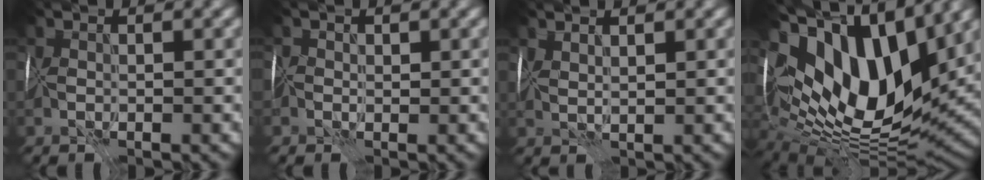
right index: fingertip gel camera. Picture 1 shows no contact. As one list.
[{"total": 1.2, "force": [0.1, 1.2, -0.2], "torque": [0.022, 0.018, -0.002]}, {"total": 2.1, "force": [1.9, -0.8, -0.3], "torque": [0.003, 0.008, 0.044]}, {"total": 16.3, "force": [6.8, 8.5, 12.2], "torque": [-0.243, 0.024, 0.119]}]